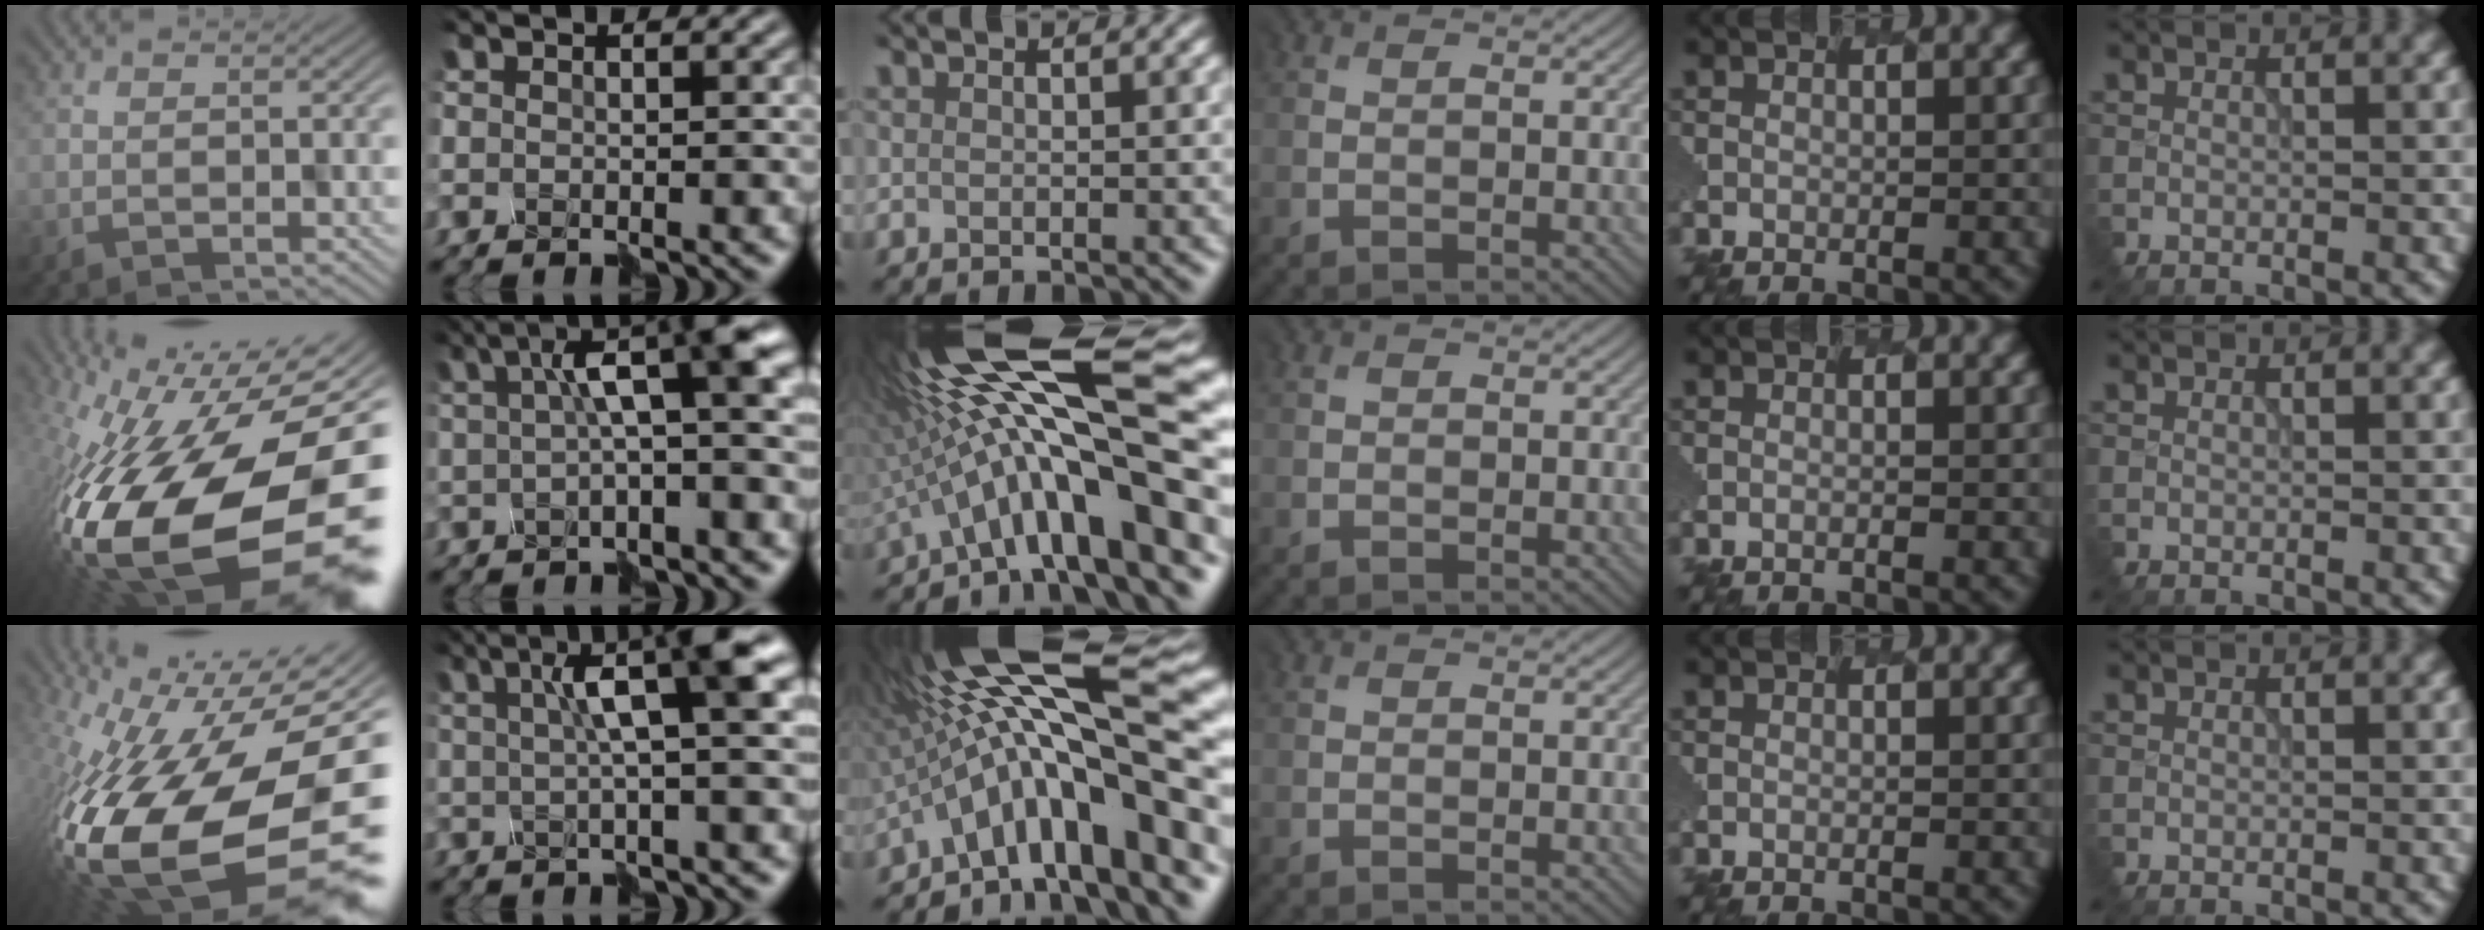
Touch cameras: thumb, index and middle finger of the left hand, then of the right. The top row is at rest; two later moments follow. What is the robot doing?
{"motion": "disassemble", "object": "hinged jar"}